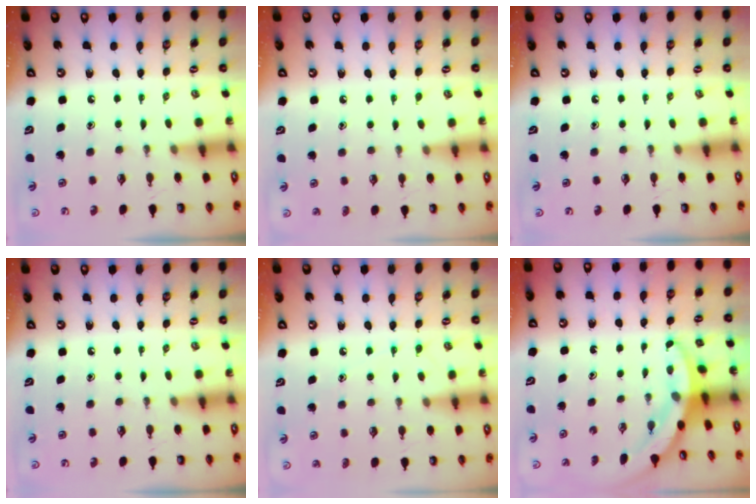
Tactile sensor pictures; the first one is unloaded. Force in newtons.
{"total": 3.8, "press": 3.7, "slide": 0.4}
{"total": 0.0}
{"total": 0.0}
{"total": 8.2, "press": 8.1, "slide": 0.9}
{"total": 3.4, "press": 3.4, "slide": 0.1}